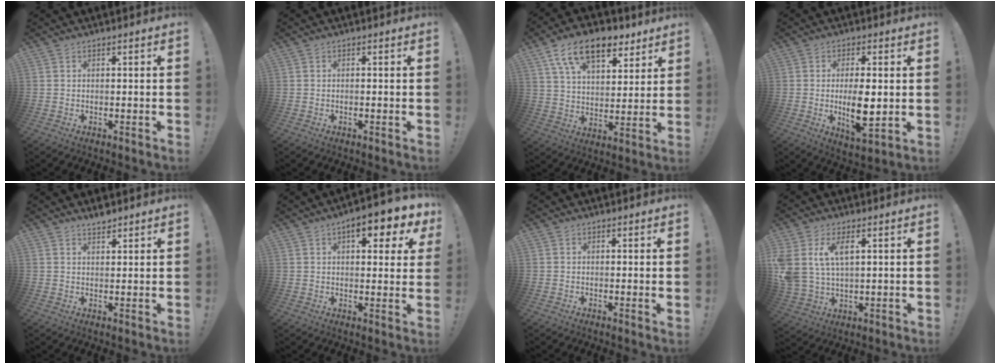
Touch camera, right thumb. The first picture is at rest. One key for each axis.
{"total": 0.6, "fx": -0.5, "fy": -0.1, "fz": 0.4, "tx": -0.017, "ty": 0.004, "tz": -0.007}
{"total": 16.0, "fx": 9.6, "fy": 8.4, "fz": 9.7, "tx": -0.167, "ty": -0.041, "tz": 0.175}
{"total": 10.5, "fx": -0.6, "fy": 3.9, "fz": 9.7, "tx": -0.173, "ty": -0.011, "tz": -0.009}
{"total": 2.5, "fx": 2.3, "fy": 0.5, "fz": 0.7, "tx": 0.002, "ty": -0.018, "tz": 0.039}
{"total": 9.0, "fx": 4.5, "fy": 3.5, "fz": 7.0, "tx": -0.085, "ty": -0.018, "tz": 0.071}
{"total": 1.1, "fx": 0.5, "fy": -0.3, "fz": 1.0, "tx": -0.016, "ty": -0.002, "tz": 0.007}
{"total": 9.5, "fx": 4.2, "fy": 5.3, "fz": 6.6, "tx": -0.135, "ty": -0.006, "tz": 0.078}